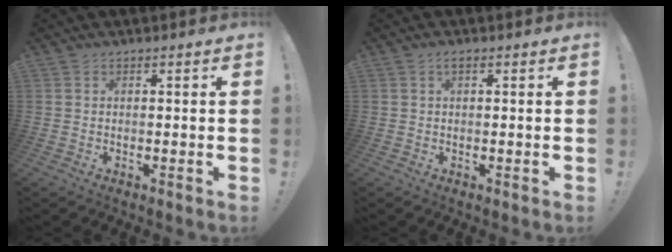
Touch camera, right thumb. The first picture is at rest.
{"total": 1.1, "force": [0.4, 0.3, 1.0], "torque": [-0.022, 0.002, 0.007]}